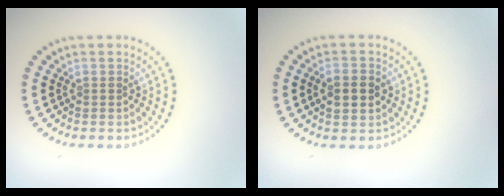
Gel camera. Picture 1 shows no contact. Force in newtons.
{"total": 3.5, "press": 3.5, "slide": 0.2}